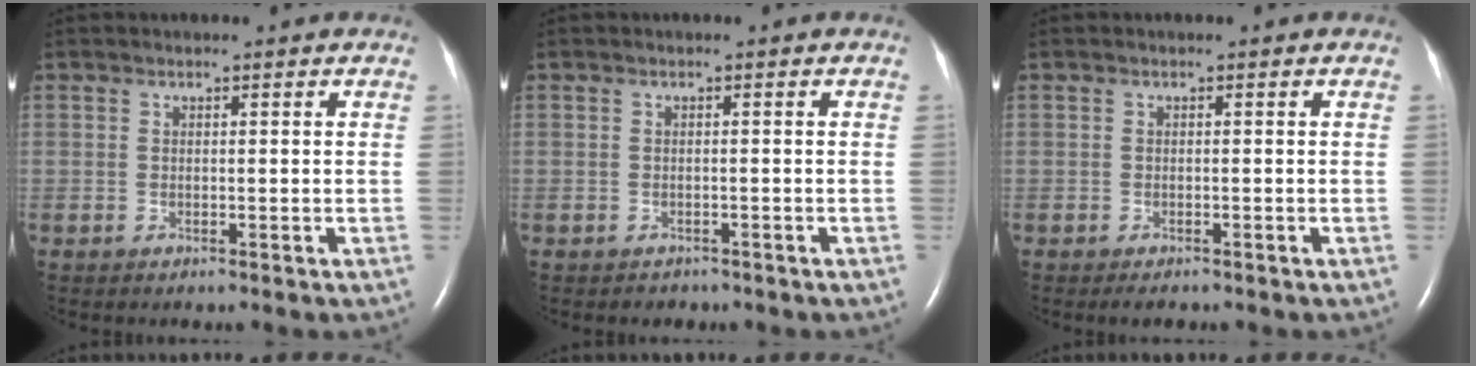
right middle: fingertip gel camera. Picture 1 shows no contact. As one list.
[{"total": 1.2, "force": [-0.9, 0.7, -0.1], "torque": [-0.007, 0.001, -0.012]}, {"total": 1.2, "force": [-1.0, 0.4, 0.6], "torque": [-0.011, -0.003, -0.009]}]